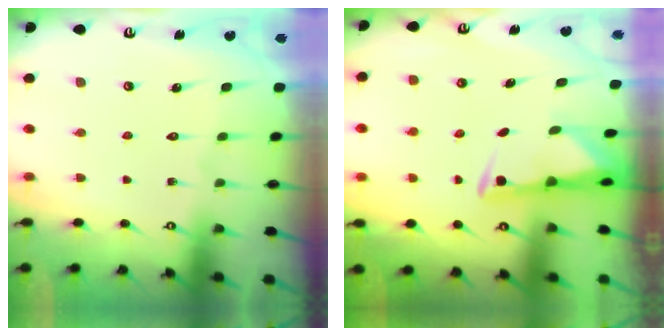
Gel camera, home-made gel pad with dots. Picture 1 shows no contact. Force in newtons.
{"total": 3.0, "press": 2.9, "slide": 0.6}